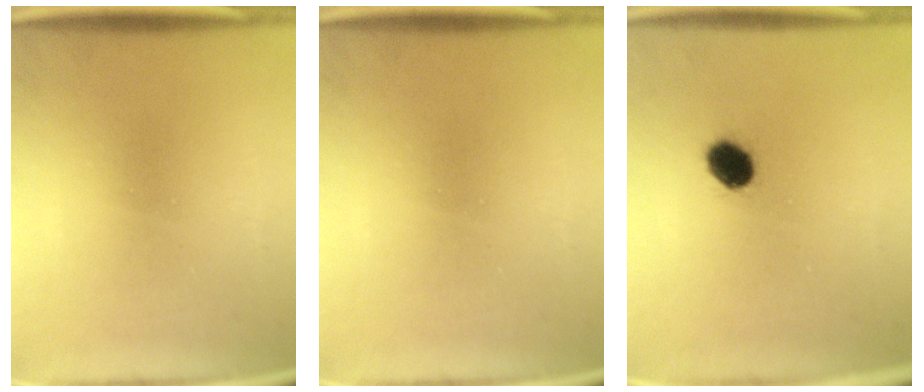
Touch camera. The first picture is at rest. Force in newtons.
{"total": 0.0}
{"total": 5.9}